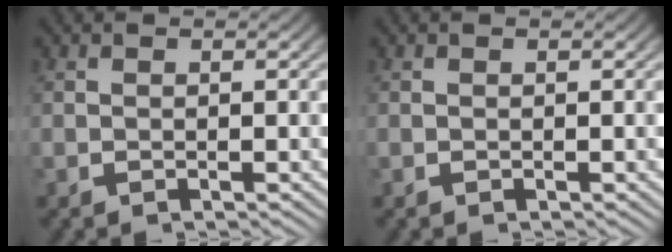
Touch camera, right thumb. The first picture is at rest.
{"total": 0.0}